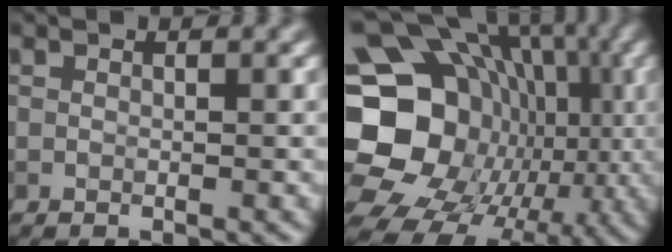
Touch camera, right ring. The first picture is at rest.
{"total": 22.8, "force": [-1.7, 19.5, 11.6], "torque": [-0.202, 0.004, -0.057]}